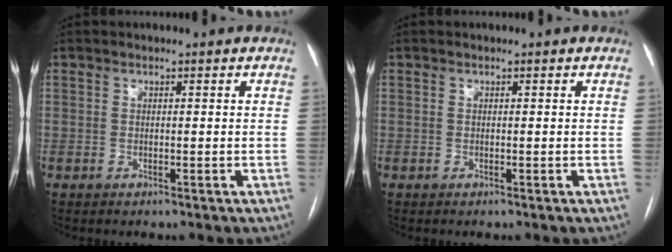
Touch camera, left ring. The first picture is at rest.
{"total": 0.0}